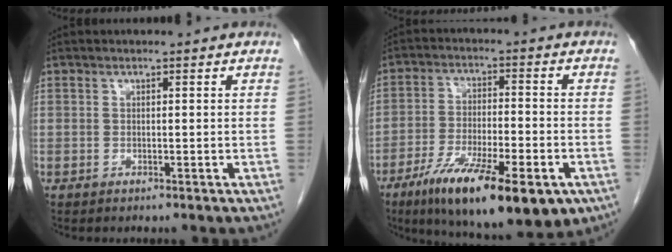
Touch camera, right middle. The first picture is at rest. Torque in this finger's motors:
{"motor_torque": [1.15, -0.99, 0.31, 0.19]}